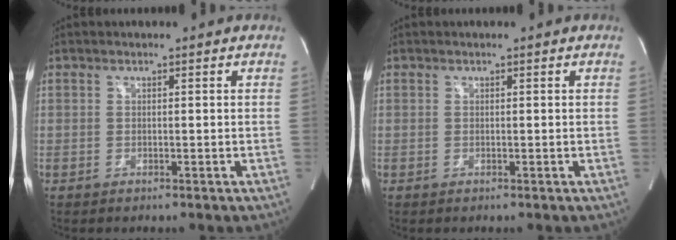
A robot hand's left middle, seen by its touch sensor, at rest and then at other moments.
{"total": 0.0}